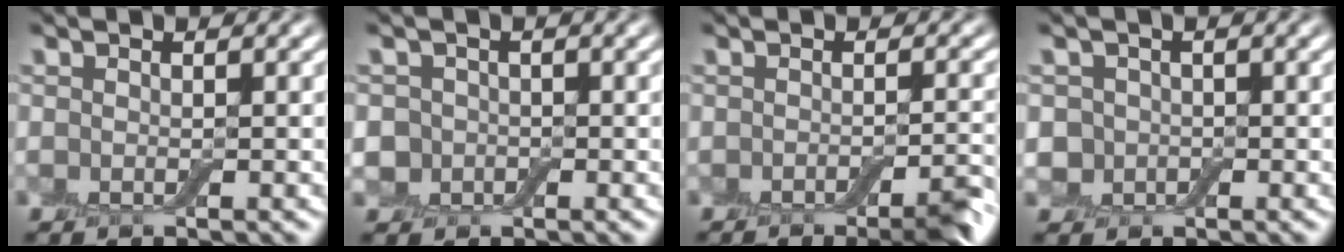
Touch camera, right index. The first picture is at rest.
{"total": 2.2, "force": [-0.4, 2.0, 0.7], "torque": [-0.003, -0.001, -0.016]}
{"total": 3.6, "force": [-2.3, 0.7, 2.6], "torque": [-0.031, -0.005, -0.036]}
{"total": 1.9, "force": [-0.3, 1.7, 0.6], "torque": [-0.007, -0.001, -0.011]}